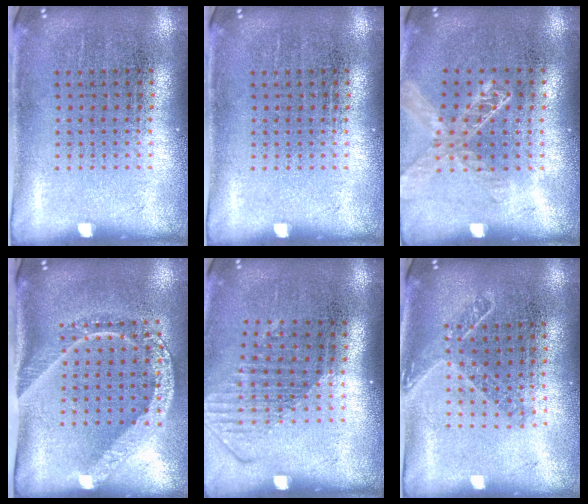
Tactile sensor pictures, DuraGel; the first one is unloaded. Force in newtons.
{"total": 0.0}
{"total": 1.3, "press": 1.3, "slide": 0.2}
{"total": 2.0, "press": 1.5, "slide": 1.3}
{"total": 1.6, "press": 1.1, "slide": 1.1}
{"total": 1.5, "press": 1.2, "slide": 0.9}